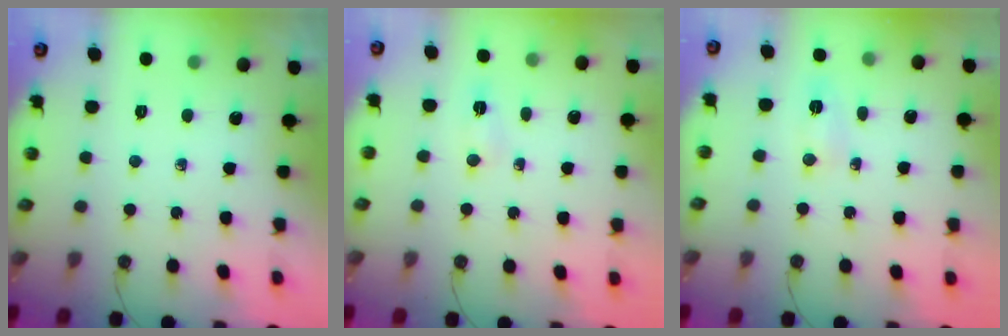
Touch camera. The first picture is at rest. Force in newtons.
{"total": 2.9, "press": 2.9, "slide": 0.4}
{"total": 13.3, "press": 3.3, "slide": 12.8}